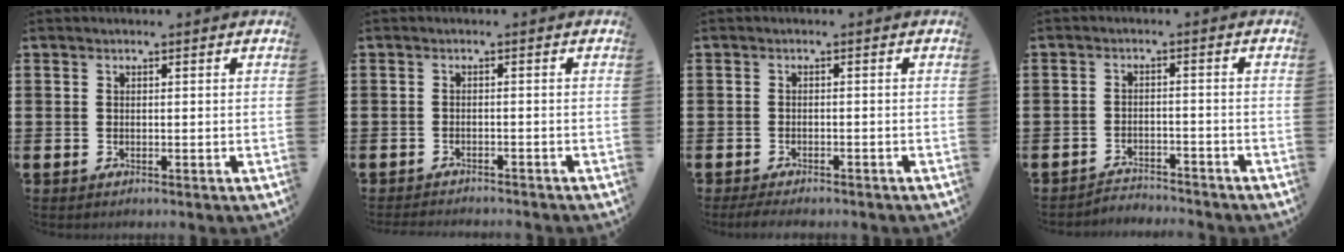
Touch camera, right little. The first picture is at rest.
{"total": 1.2, "force": [-1.2, -0.1, -0.1], "torque": [-0.002, 0.002, -0.024]}
{"total": 1.3, "force": [-1.2, 0.2, 0.6], "torque": [-0.012, 0.002, -0.023]}
{"total": 2.4, "force": [-2.4, 0.1, -0.3], "torque": [-0.005, 0.003, -0.054]}